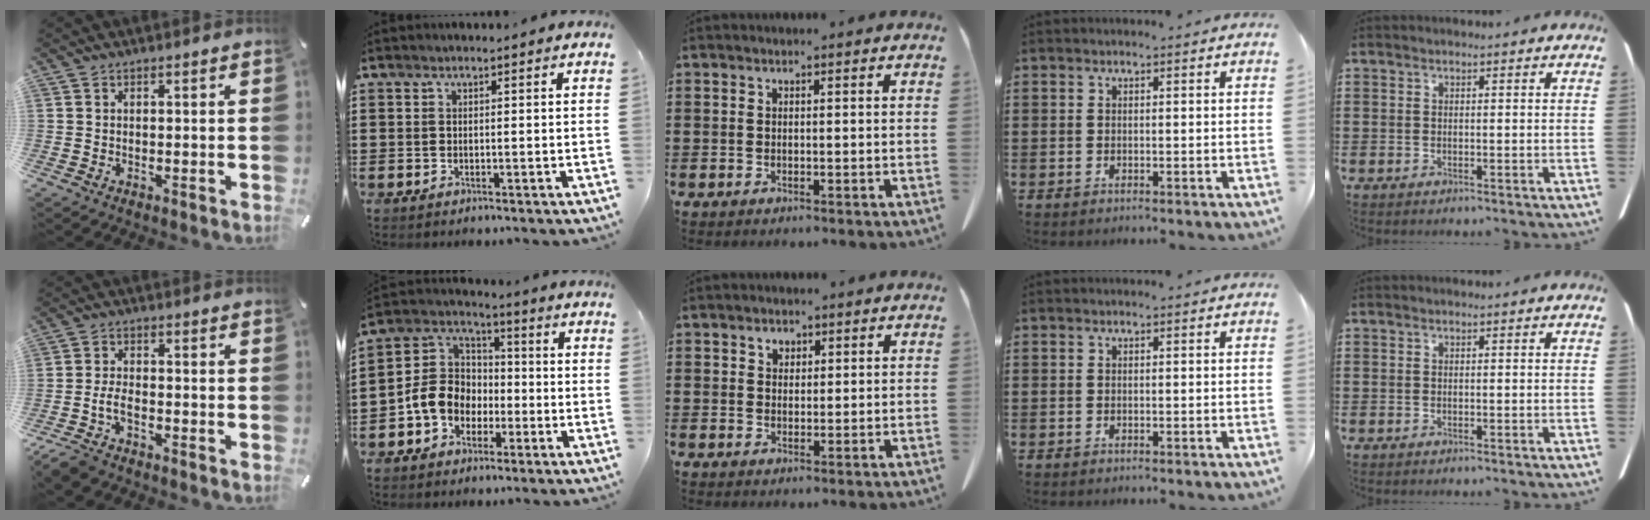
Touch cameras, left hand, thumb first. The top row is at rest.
{"thumb": {"total": 5.1, "force": [-3.2, 2.6, 3.1], "torque": [-0.077, 0.010, -0.063]}, "index": {"total": 8.5, "force": [-2.4, 7.1, 4.0], "torque": [-0.117, 0.016, -0.054]}, "middle": {"total": 1.6, "force": [1.1, 1.0, 0.5], "torque": [-0.006, -0.001, 0.020]}}